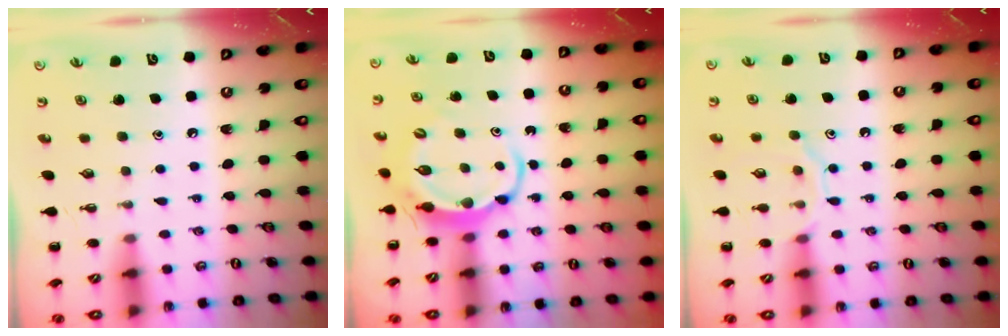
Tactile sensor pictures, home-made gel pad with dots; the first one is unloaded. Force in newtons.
{"total": 6.3, "press": 6.2, "slide": 1.0}
{"total": 8.5, "press": 8.4, "slide": 0.6}